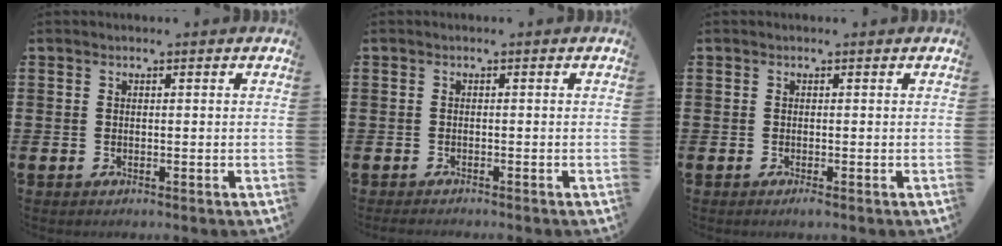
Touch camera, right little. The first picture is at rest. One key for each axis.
{"total": 0.6, "fx": -0.5, "fy": 0.0, "fz": 0.3, "tx": -0.005, "ty": -0.003, "tz": -0.010}
{"total": 0.5, "fx": -0.1, "fy": 0.1, "fz": 0.5, "tx": -0.009, "ty": -0.002, "tz": -0.002}